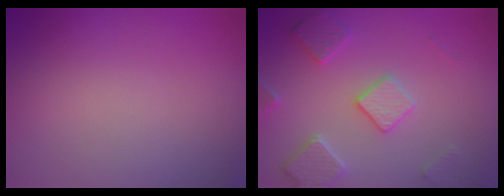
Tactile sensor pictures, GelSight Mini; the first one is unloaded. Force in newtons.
{"total": 4.0, "press": 3.5, "slide": 1.9}